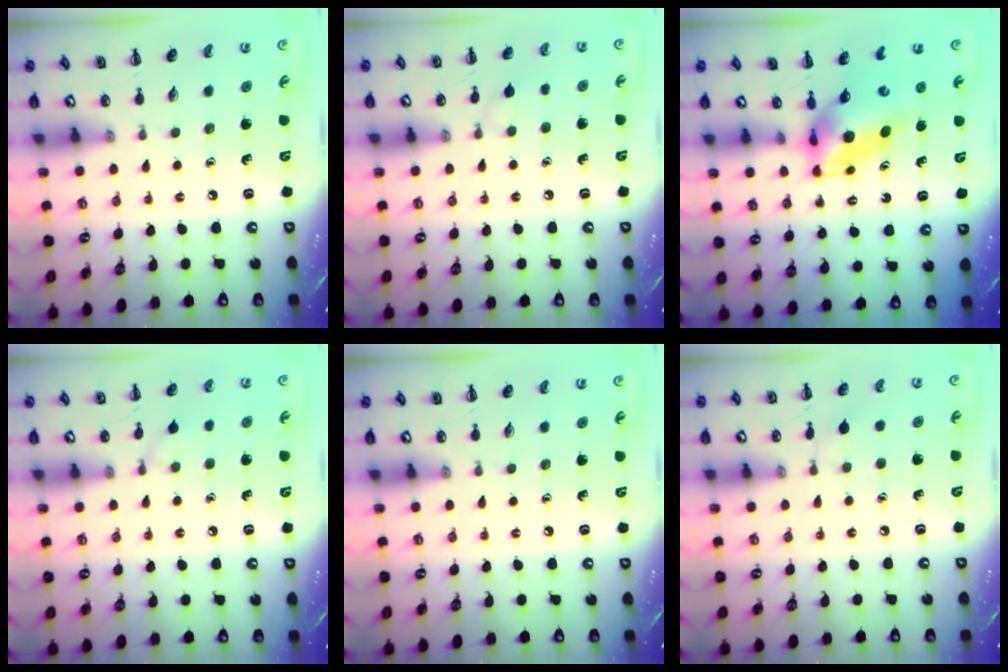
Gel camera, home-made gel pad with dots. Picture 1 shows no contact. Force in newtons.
{"total": 4.7, "press": 4.4, "slide": 1.8}
{"total": 5.2, "press": 5.0, "slide": 1.3}
{"total": 5.1, "press": 4.7, "slide": 2.0}
{"total": 0.0}
{"total": 3.9, "press": 3.6, "slide": 1.5}